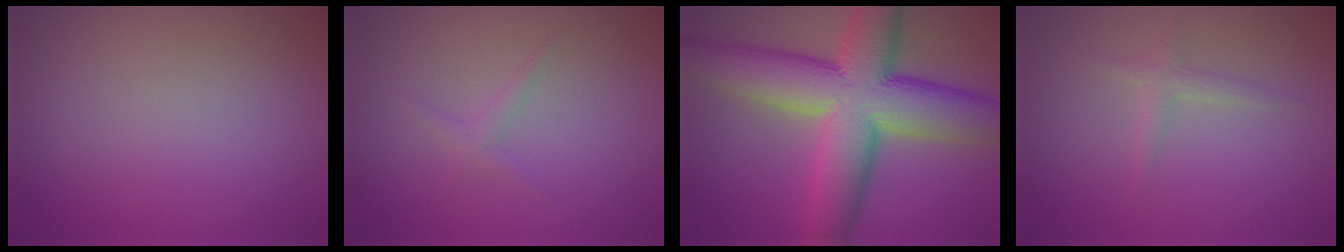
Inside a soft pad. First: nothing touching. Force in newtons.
{"total": 1.1, "press": 1.1, "slide": 0.0}
{"total": 13.3, "press": 13.3, "slide": 0.3}
{"total": 1.3, "press": 1.3, "slide": 0.0}